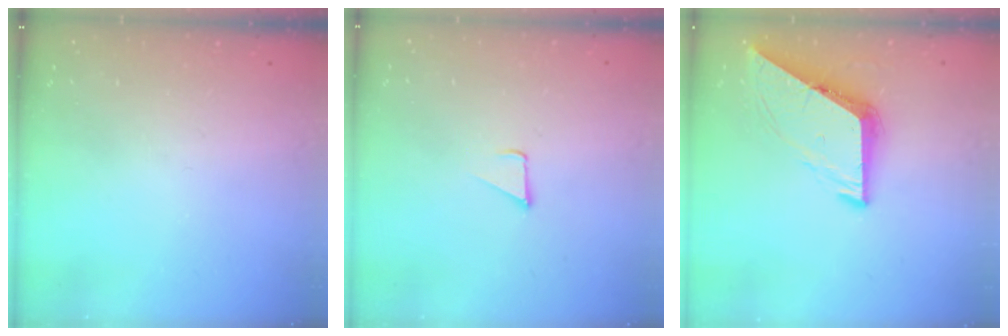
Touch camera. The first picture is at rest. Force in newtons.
{"total": 1.7, "press": 1.7, "slide": 0.1}
{"total": 7.8, "press": 7.8, "slide": 0.6}